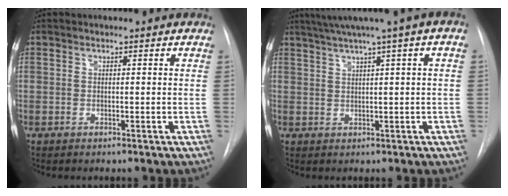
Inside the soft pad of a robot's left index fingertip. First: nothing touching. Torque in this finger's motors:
{"motor_torque": [1.02, -1.10, 0.15, 0.01]}